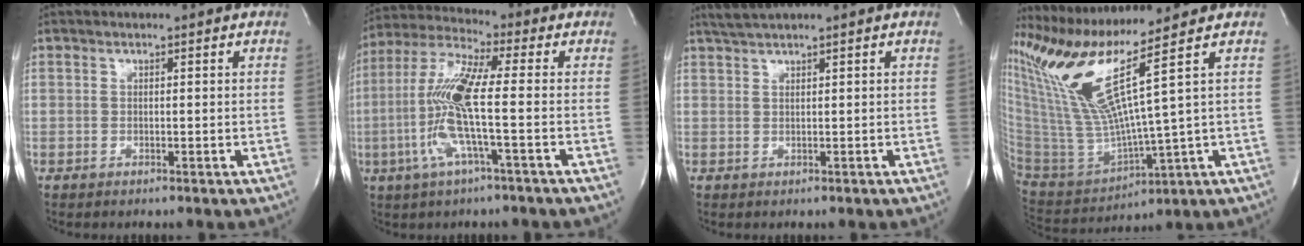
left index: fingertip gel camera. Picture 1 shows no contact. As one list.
[{"total": 11.9, "force": [-2.3, 0.4, 11.7], "torque": [-0.253, 0.006, -0.053]}, {"total": 1.9, "force": [1.5, -0.5, 1.0], "torque": [-0.029, 0.012, 0.036]}, {"total": 14.3, "force": [8.8, -3.4, 10.8], "torque": [-0.218, -0.029, 0.180]}]